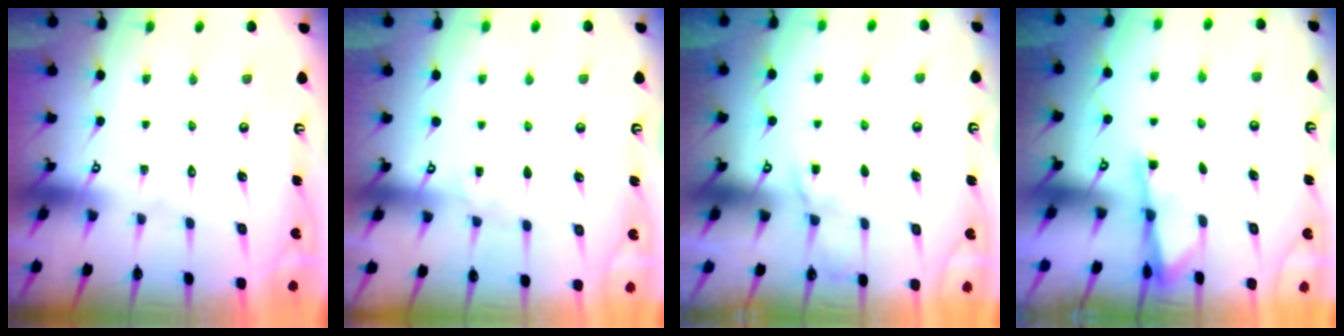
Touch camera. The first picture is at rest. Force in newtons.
{"total": 2.8, "press": 2.8, "slide": 0.4}
{"total": 3.6, "press": 3.5, "slide": 0.5}
{"total": 2.3, "press": 2.2, "slide": 0.3}